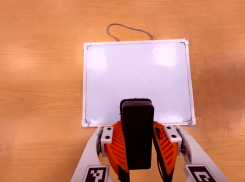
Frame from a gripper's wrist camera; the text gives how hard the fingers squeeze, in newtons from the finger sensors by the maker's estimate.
{"total": 6.4, "left": 5.5, "right": 7.3}